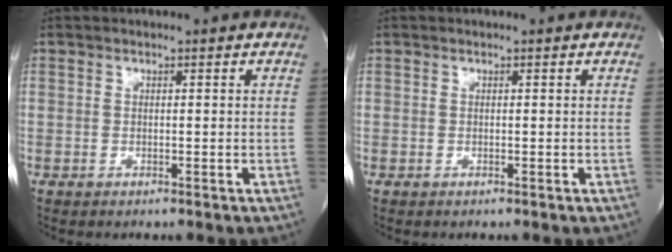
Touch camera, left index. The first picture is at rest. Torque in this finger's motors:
{"motor_torque": [0.00, 0.00, 0.00, 0.00]}